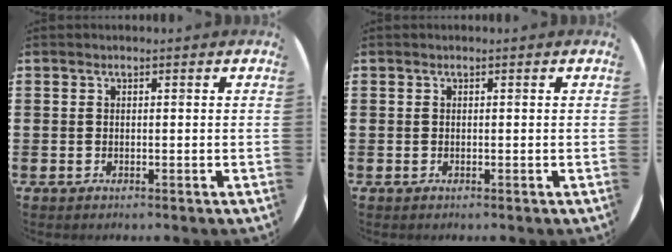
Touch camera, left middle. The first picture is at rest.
{"total": 0.0}